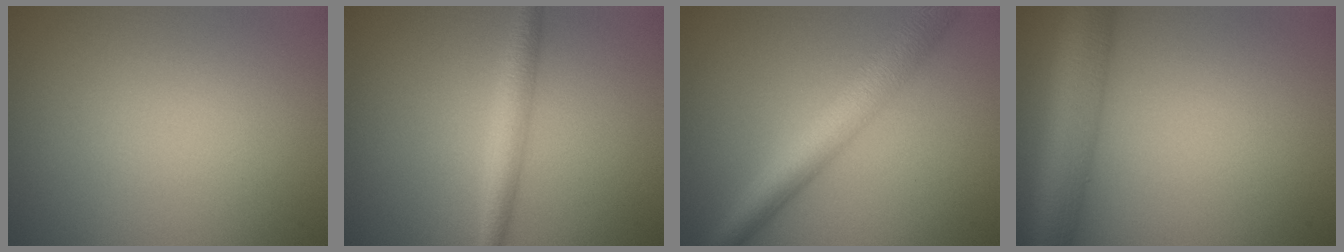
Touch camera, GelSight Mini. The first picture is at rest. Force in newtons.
{"total": 2.6, "press": 2.6, "slide": 0.0}
{"total": 5.3, "press": 5.3, "slide": 0.0}
{"total": 7.4, "press": 7.4, "slide": 0.4}